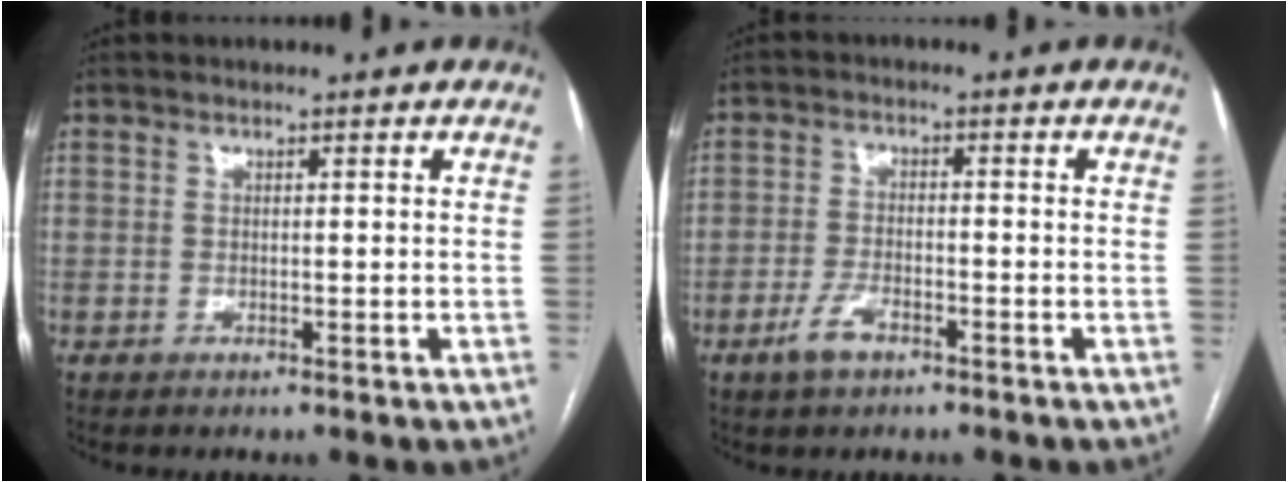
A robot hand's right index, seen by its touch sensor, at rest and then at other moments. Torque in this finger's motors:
{"motor_torque": [0.31, -0.38, -0.13, -0.05]}